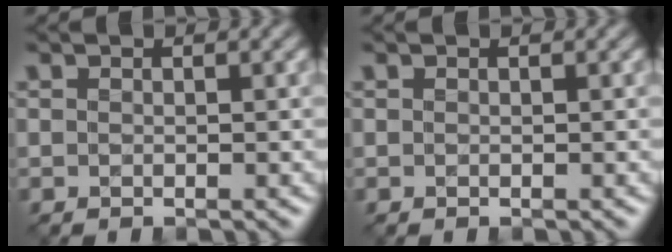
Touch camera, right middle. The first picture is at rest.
{"total": 0.0}